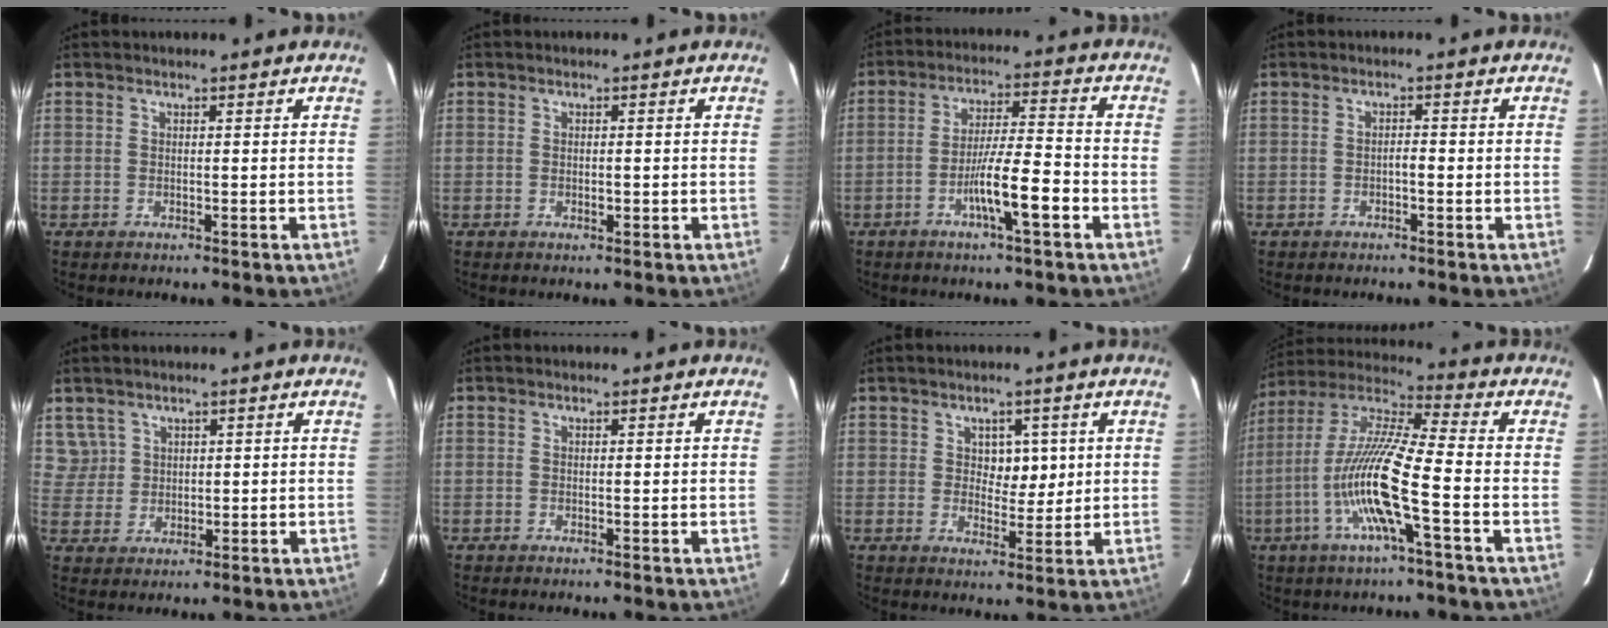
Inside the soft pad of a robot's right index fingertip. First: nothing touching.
{"total": 1.0, "force": [-0.2, 0.5, 0.8], "torque": [-0.015, 0.000, -0.002]}
{"total": 8.8, "force": [-3.7, 0.4, 8.0], "torque": [-0.143, 0.004, -0.065]}
{"total": 1.1, "force": [-0.5, 0.3, 0.9], "torque": [-0.014, 0.003, -0.009]}
{"total": 3.8, "force": [2.1, 3.1, -0.3], "torque": [0.012, 0.005, 0.045]}
{"total": 0.0}
{"total": 4.1, "force": [1.2, 2.7, 2.8], "torque": [-0.033, 0.003, 0.022]}
{"total": 14.5, "force": [-4.3, 0.4, 13.8], "torque": [-0.282, 0.003, -0.090]}